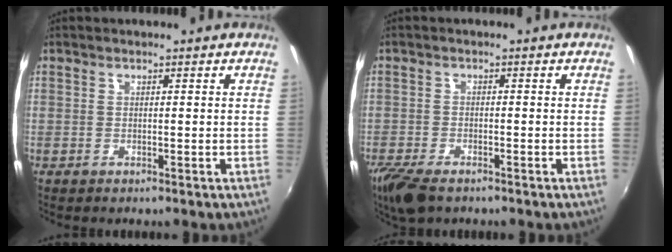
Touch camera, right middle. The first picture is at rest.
{"total": 7.3, "force": [-5.4, 2.8, 4.1], "torque": [-0.107, -0.030, -0.104]}